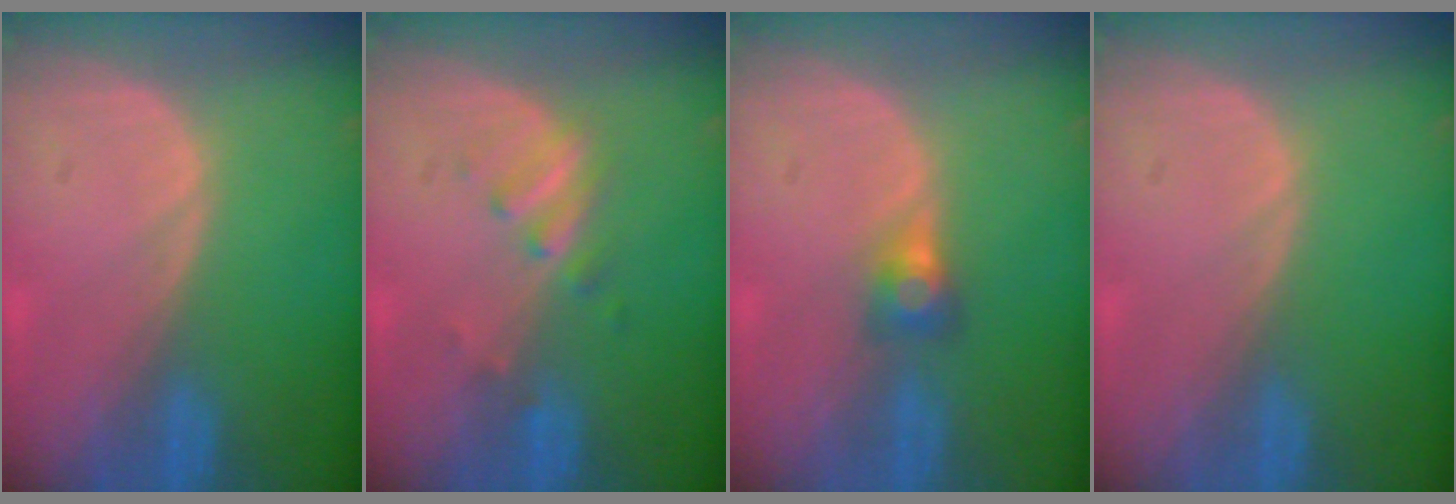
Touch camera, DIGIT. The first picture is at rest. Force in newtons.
{"total": 2.7, "press": 2.7, "slide": 0.5}
{"total": 2.7, "press": 2.5, "slide": 0.9}
{"total": 0.0}